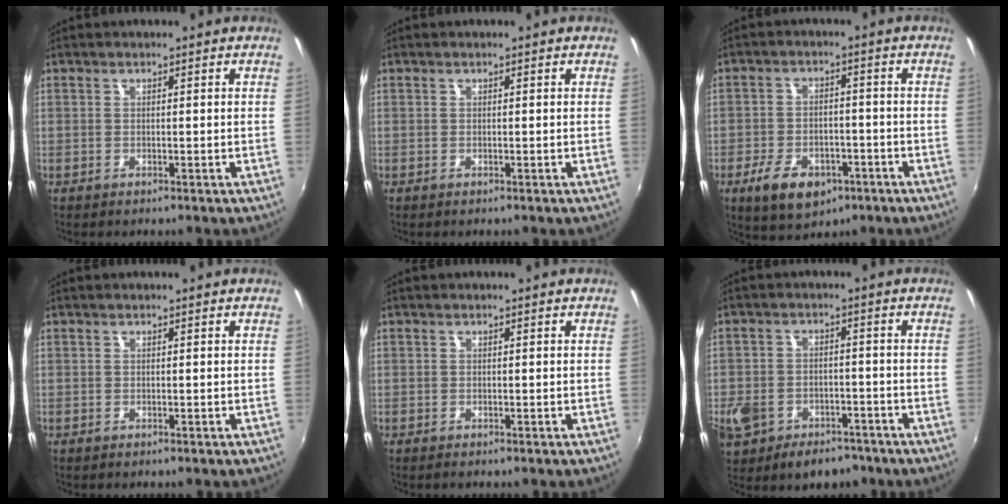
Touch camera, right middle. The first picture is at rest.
{"total": 0.0}
{"total": 10.5, "force": [-5.8, 6.3, 6.1], "torque": [-0.145, -0.008, -0.087]}
{"total": 0.0}
{"total": 0.0}
{"total": 13.3, "force": [-6.9, 9.6, 6.1], "torque": [-0.172, 0.001, -0.095]}